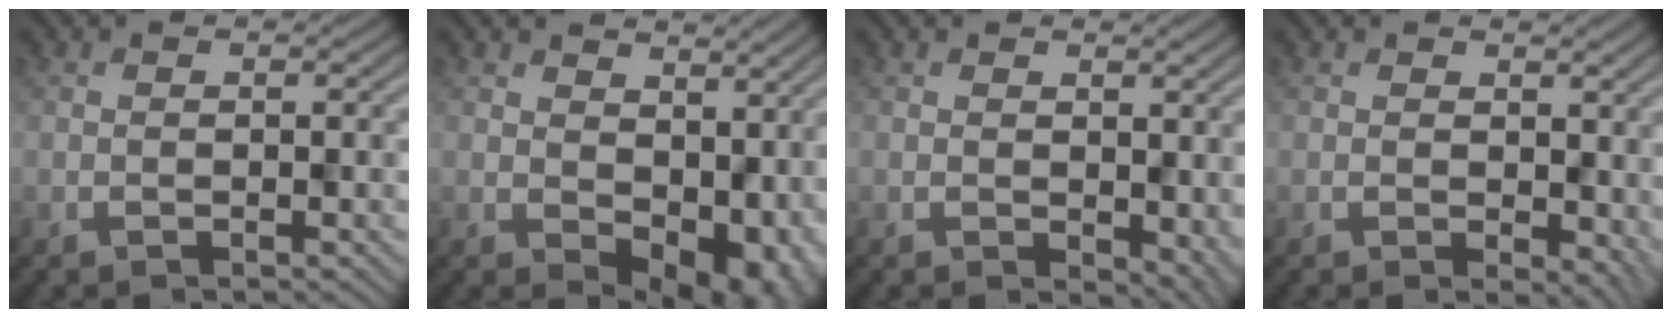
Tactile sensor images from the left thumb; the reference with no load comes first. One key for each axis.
{"total": 7.9, "fx": 0.4, "fy": 5.4, "fz": 5.8, "tx": -0.075, "ty": -0.029, "tz": 0.020}
{"total": 3.6, "fx": -0.8, "fy": 2.3, "fz": 2.7, "tx": -0.035, "ty": -0.011, "tz": 0.009}
{"total": 3.1, "fx": -0.2, "fy": 2.1, "fz": 2.3, "tx": -0.022, "ty": -0.015, "tz": 0.010}